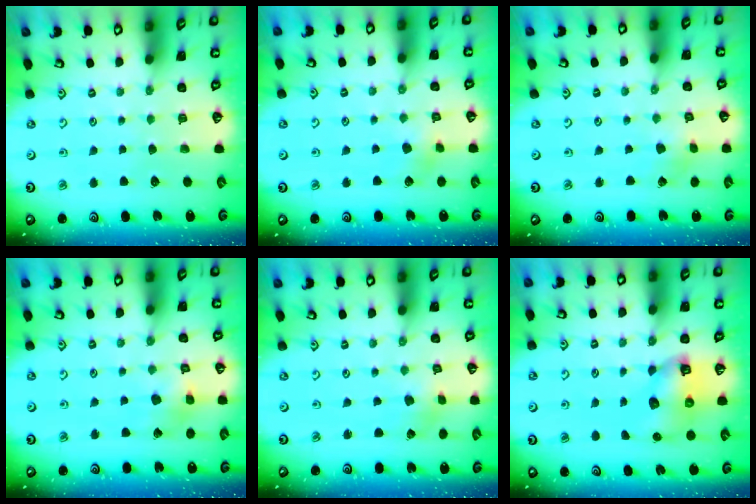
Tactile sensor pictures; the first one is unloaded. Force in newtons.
{"total": 4.9, "press": 4.9, "slide": 0.4}
{"total": 1.5, "press": 1.5, "slide": 0.2}
{"total": 7.2, "press": 7.2, "slide": 0.5}
{"total": 1.2, "press": 1.2, "slide": 0.2}
{"total": 8.4, "press": 8.3, "slide": 1.0}